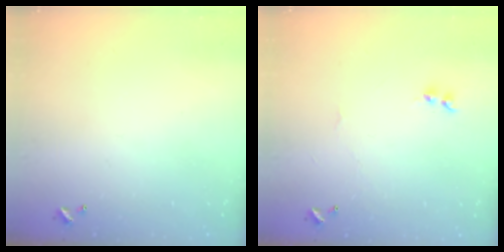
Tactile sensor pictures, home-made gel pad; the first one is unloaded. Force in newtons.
{"total": 2.0, "press": 1.9, "slide": 0.6}